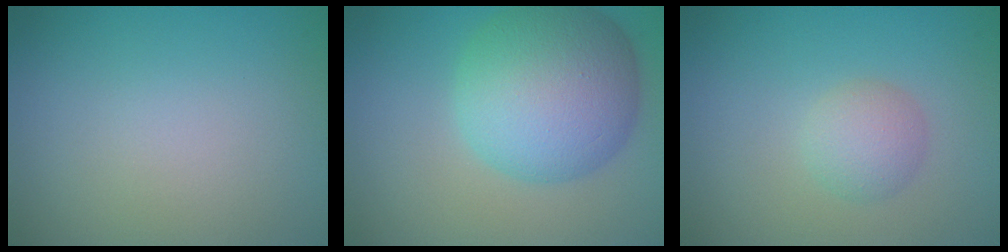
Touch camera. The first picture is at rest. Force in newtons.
{"total": 9.7, "press": 9.7, "slide": 0.1}
{"total": 2.2, "press": 2.2, "slide": 0.2}